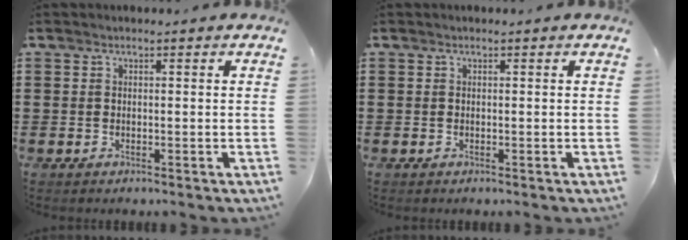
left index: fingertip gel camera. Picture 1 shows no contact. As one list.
[{"total": 0.0}]